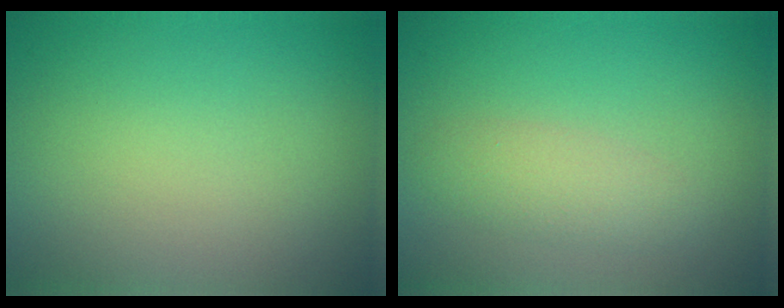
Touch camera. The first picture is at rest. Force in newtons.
{"total": 2.2, "press": 2.2, "slide": 0.1}